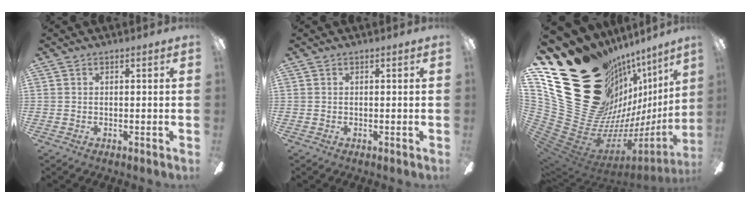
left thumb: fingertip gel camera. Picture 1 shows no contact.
{"total": 0.0}
{"total": 34.0, "force": [14.8, 22.1, 21.2], "torque": [-0.277, -0.185, 0.372]}